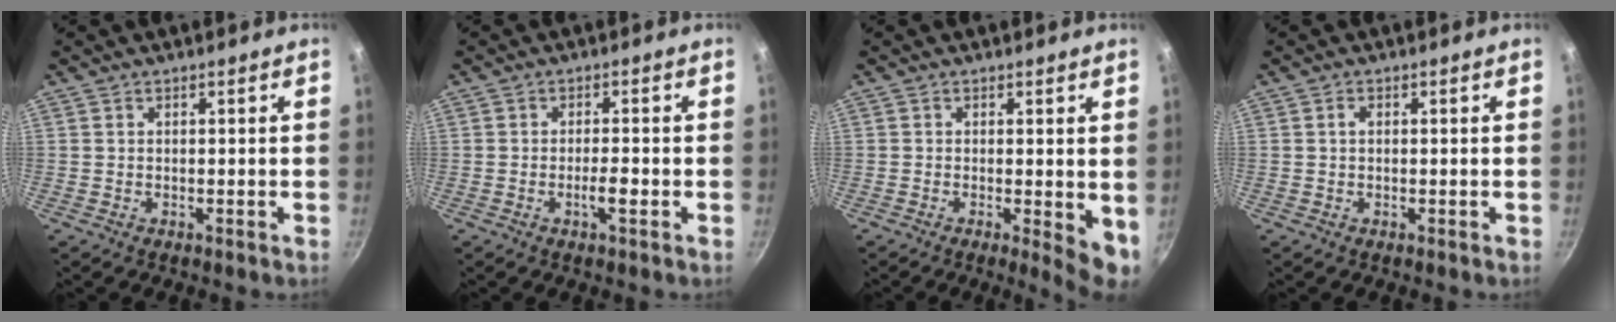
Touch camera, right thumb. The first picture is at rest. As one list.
[{"total": 2.9, "force": [-1.1, 0.6, 2.6], "torque": [-0.044, 0.009, -0.020]}, {"total": 5.9, "force": [-0.4, 1.8, 5.6], "torque": [-0.065, -0.010, -0.004]}, {"total": 1.1, "force": [0.2, 0.8, 0.8], "torque": [-0.014, 0.005, 0.003]}]